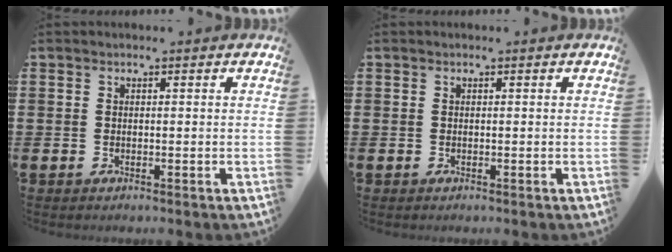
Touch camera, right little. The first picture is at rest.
{"total": 0.0}